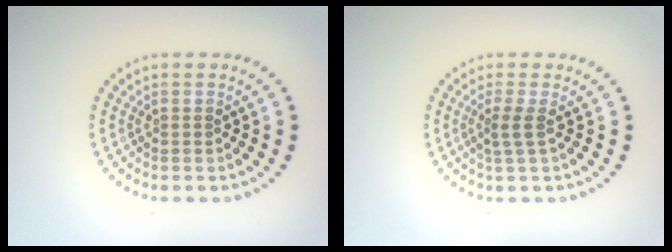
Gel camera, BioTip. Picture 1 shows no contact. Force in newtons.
{"total": 1.8, "press": 1.2, "slide": 1.3}